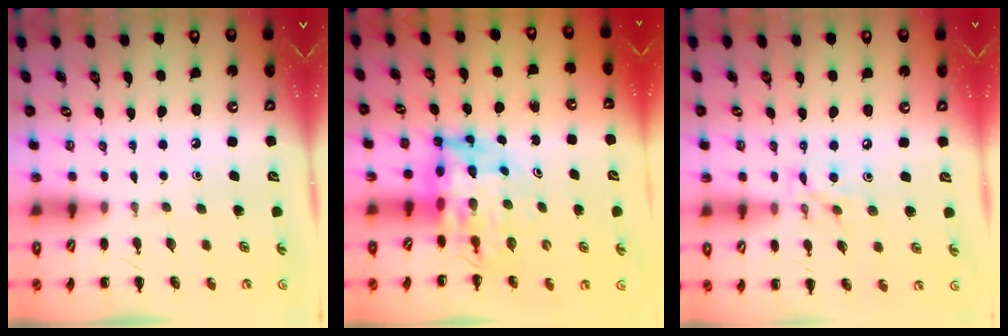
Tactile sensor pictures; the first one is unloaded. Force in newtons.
{"total": 7.7, "press": 7.4, "slide": 2.1}
{"total": 7.8, "press": 7.8, "slide": 0.6}